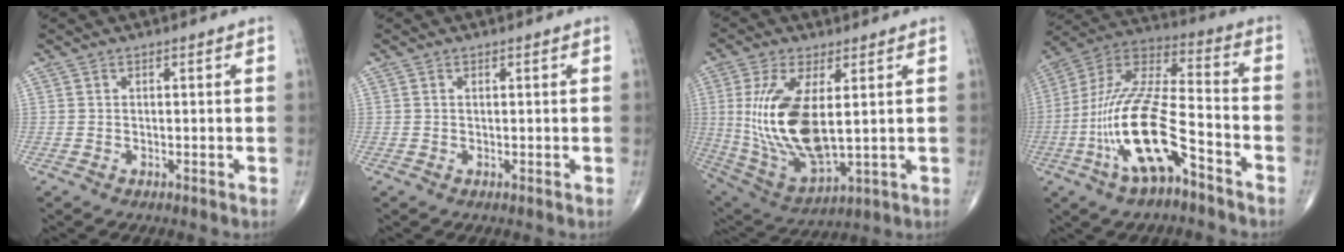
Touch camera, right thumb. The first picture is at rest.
{"total": 0.0}
{"total": 17.7, "force": [1.9, 7.6, 15.9], "torque": [-0.323, -0.024, 0.054]}
{"total": 19.7, "force": [-7.8, 7.0, 16.7], "torque": [-0.336, 0.055, -0.141]}